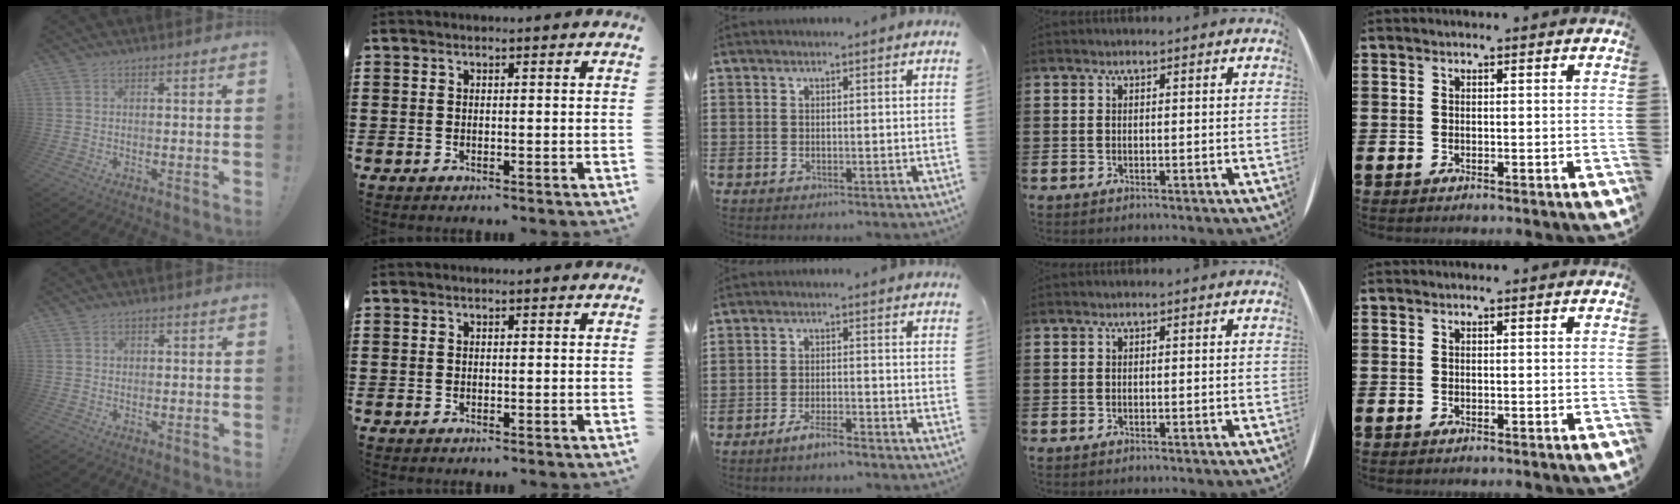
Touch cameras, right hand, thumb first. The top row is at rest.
{"thumb": {"total": 1.0, "force": [0.1, 0.9, 0.3], "torque": [0.001, 0.002, 0.001]}, "middle": {"total": 3.2, "force": [-2.5, 0.4, 1.9], "torque": [-0.038, 0.005, -0.050]}}